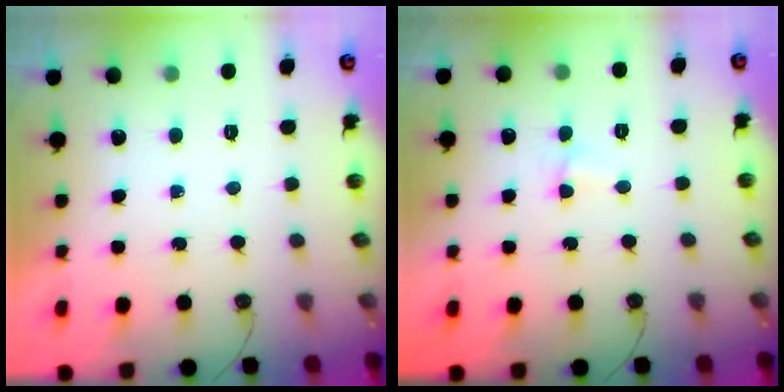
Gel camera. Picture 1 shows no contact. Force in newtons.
{"total": 2.0, "press": 1.9, "slide": 0.5}